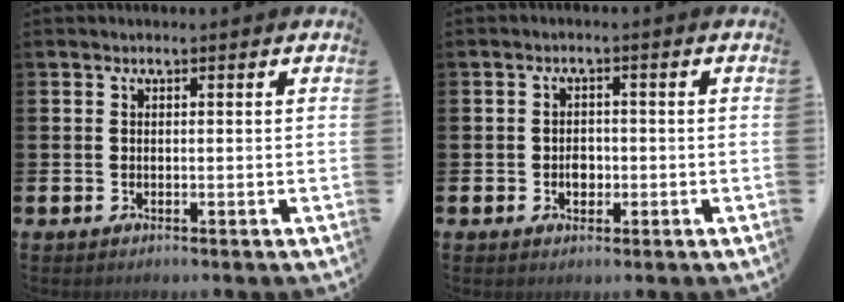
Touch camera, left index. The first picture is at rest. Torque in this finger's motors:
{"motor_torque": [-0.09, 0.14, 0.04, 0.06]}